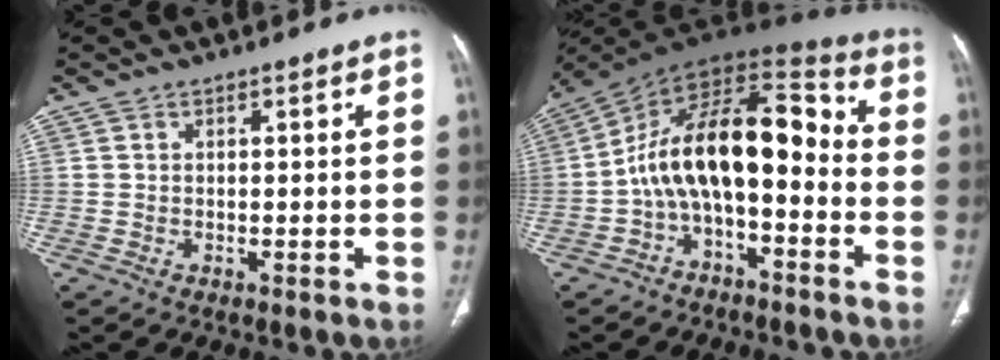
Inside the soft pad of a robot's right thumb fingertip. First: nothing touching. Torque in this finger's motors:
{"motor_torque": [2.52, 2.49, 1.42, -1.36, 0.23]}